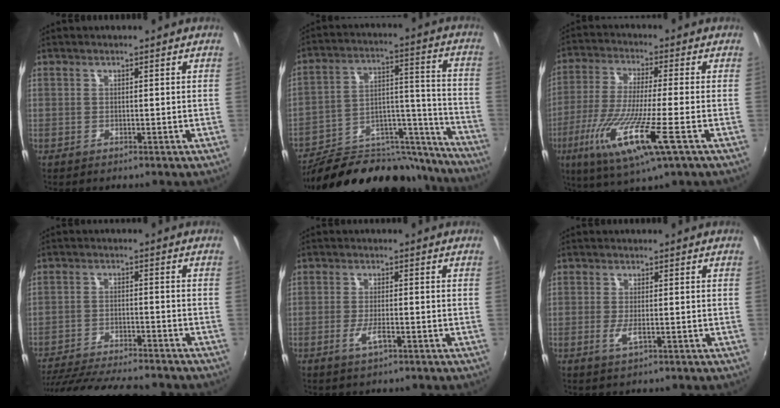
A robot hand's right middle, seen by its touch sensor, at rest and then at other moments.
{"total": 27.3, "force": [-23.4, 9.0, 10.7], "torque": [-0.154, 0.046, -0.325]}
{"total": 14.7, "force": [-5.5, 1.0, 13.6], "torque": [-0.277, -0.039, -0.104]}
{"total": 17.5, "force": [-15.2, 2.8, 8.1], "torque": [-0.158, -0.024, -0.233]}
{"total": 3.0, "force": [-1.1, 0.5, 2.8], "torque": [-0.057, -0.007, -0.022]}
{"total": 2.4, "force": [-0.3, 0.3, 2.4], "torque": [-0.046, -0.008, -0.007]}